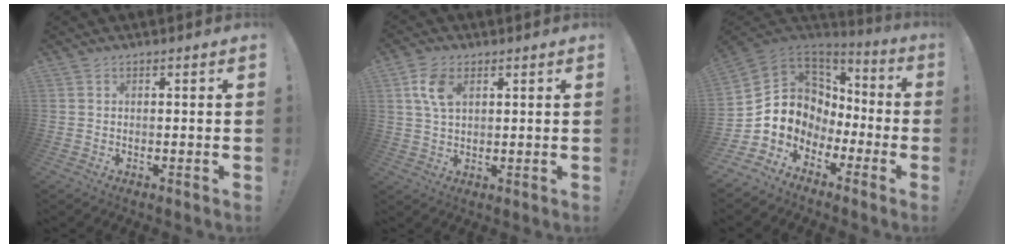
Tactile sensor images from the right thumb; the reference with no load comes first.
{"total": 7.5, "force": [2.9, 4.3, 5.4], "torque": [-0.100, -0.001, 0.054]}
{"total": 7.3, "force": [-0.5, 7.1, 1.8], "torque": [-0.037, -0.028, 0.003]}